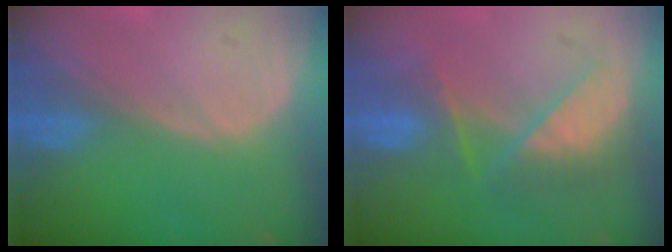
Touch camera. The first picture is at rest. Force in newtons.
{"total": 7.2, "press": 7.0, "slide": 1.7}